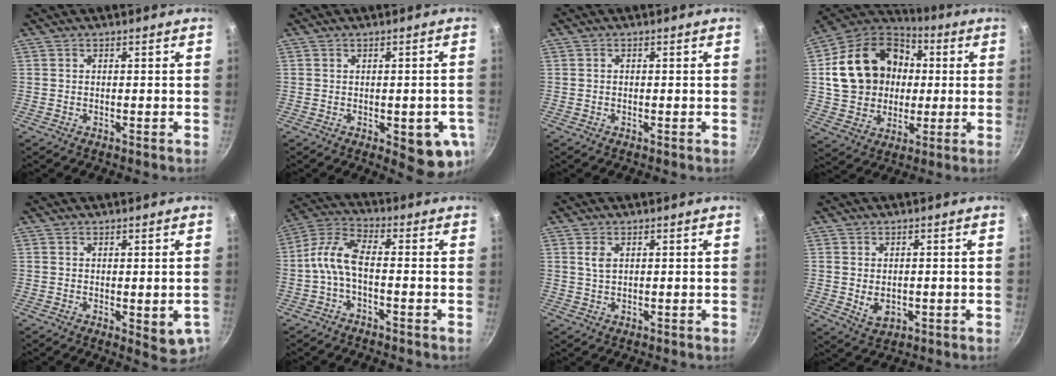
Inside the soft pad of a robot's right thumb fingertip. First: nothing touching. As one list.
[{"total": 9.3, "force": [-2.5, 3.8, 8.1], "torque": [-0.061, 0.003, -0.026]}, {"total": 0.0}, {"total": 21.8, "force": [2.7, 17.8, 12.3], "torque": [-0.193, 0.033, 0.051]}, {"total": 5.3, "force": [-0.6, 2.3, 4.8], "torque": [-0.045, -0.005, -0.001]}, {"total": 7.7, "force": [-2.2, 3.2, 6.6], "torque": [-0.155, 0.035, -0.058]}, {"total": 2.1, "force": [0.8, 1.2, 1.5], "torque": [-0.028, -0.005, 0.017]}, {"total": 4.2, "force": [-0.3, 3.1, 2.9], "torque": [-0.041, -0.008, 0.003]}]